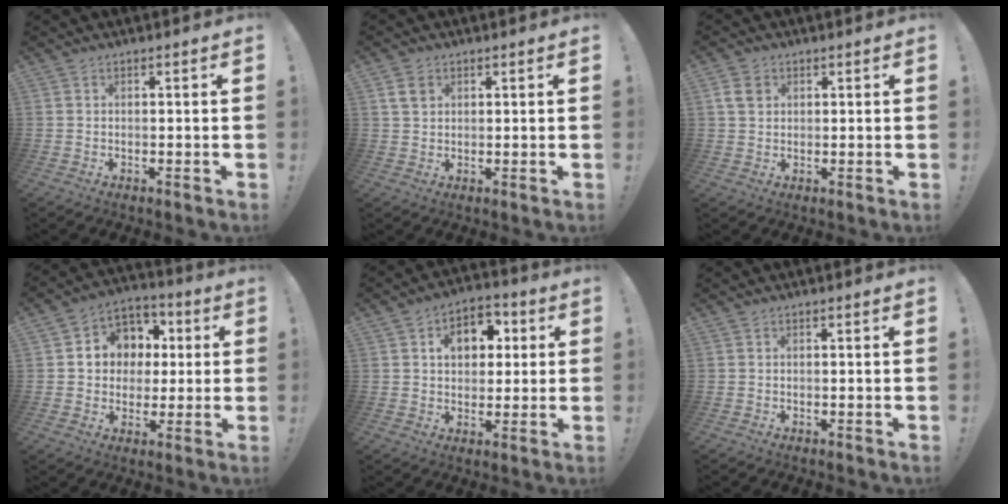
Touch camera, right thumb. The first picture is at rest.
{"total": 4.0, "force": [1.7, 2.8, 2.2], "torque": [-0.032, 0.001, 0.033]}
{"total": 5.0, "force": [1.6, 3.7, 2.9], "torque": [-0.043, 0.005, 0.034]}
{"total": 9.9, "force": [0.6, 9.4, 2.9], "torque": [-0.035, 0.000, 0.022]}
{"total": 10.0, "force": [2.8, 7.7, 5.8], "torque": [-0.082, 0.003, 0.052]}
{"total": 0.0}